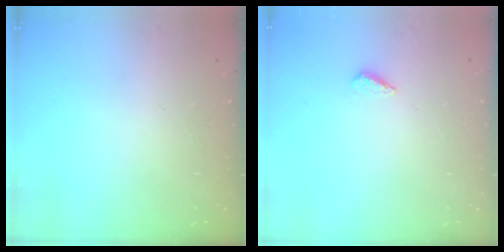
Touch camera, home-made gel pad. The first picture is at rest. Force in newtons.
{"total": 2.3, "press": 2.2, "slide": 0.8}